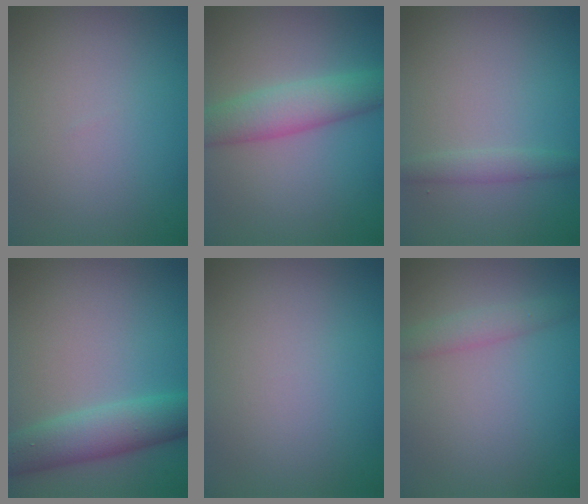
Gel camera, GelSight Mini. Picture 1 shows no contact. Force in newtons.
{"total": 4.7, "press": 4.7, "slide": 0.2}
{"total": 1.5, "press": 1.5, "slide": 0.1}
{"total": 5.0, "press": 5.0, "slide": 0.3}
{"total": 0.0}
{"total": 1.8, "press": 1.8, "slide": 0.0}